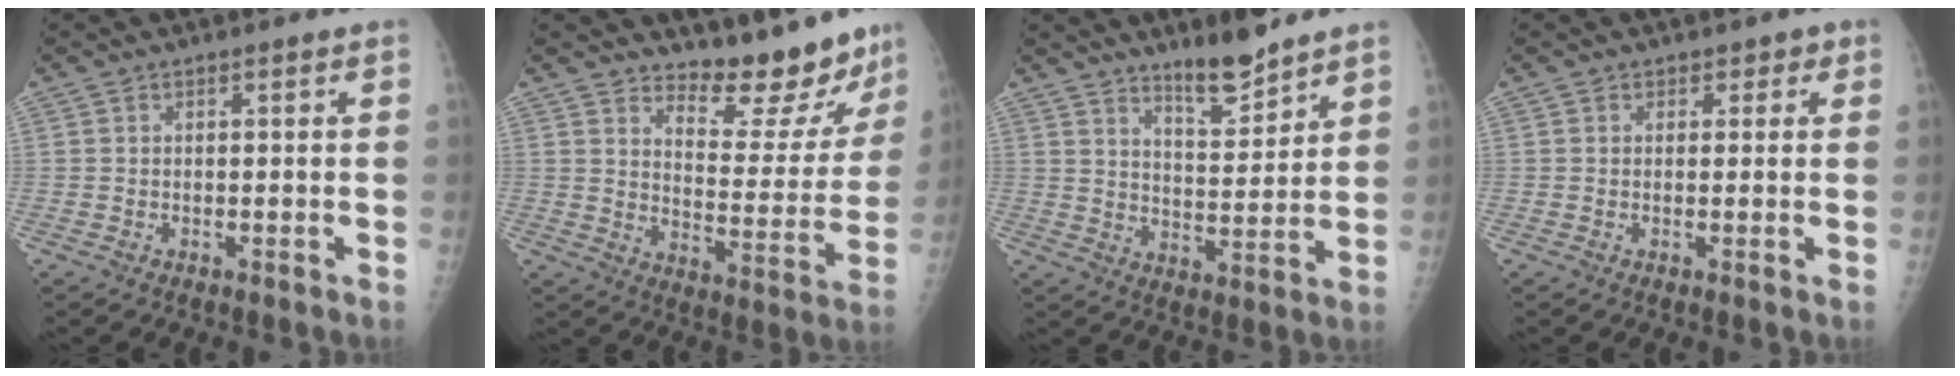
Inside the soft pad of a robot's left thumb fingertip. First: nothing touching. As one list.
[{"total": 15.2, "force": [13.8, 3.9, 5.2], "torque": [-0.028, -0.126, 0.188]}, {"total": 8.9, "force": [7.3, 1.9, 4.8], "torque": [-0.063, -0.064, 0.126]}, {"total": 1.7, "force": [0.9, 1.3, 0.5], "torque": [0.018, -0.003, 0.006]}]